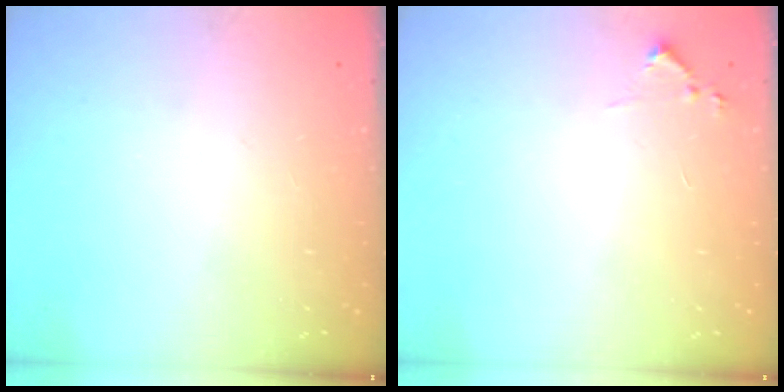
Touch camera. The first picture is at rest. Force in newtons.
{"total": 5.7, "press": 5.7, "slide": 0.6}